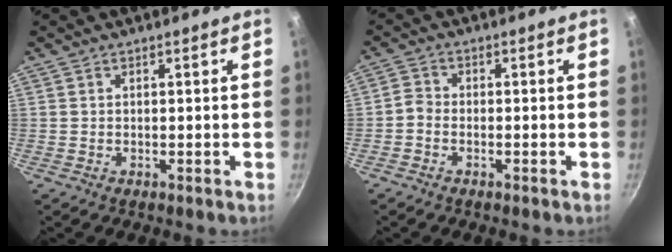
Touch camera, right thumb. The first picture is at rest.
{"total": 2.3, "force": [-1.5, 1.4, 0.9], "torque": [-0.025, 0.014, -0.037]}